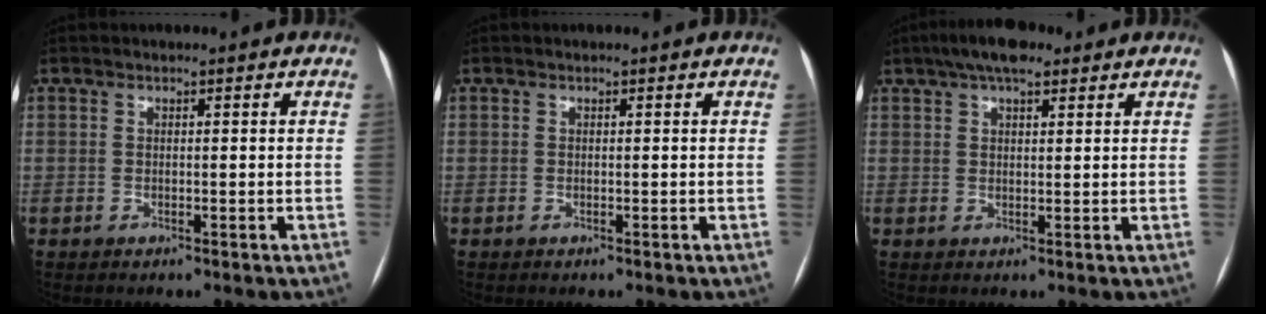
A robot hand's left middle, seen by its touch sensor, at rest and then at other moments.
{"total": 0.0}
{"total": 6.9, "force": [4.7, 2.3, 4.4], "torque": [-0.078, 0.027, 0.076]}